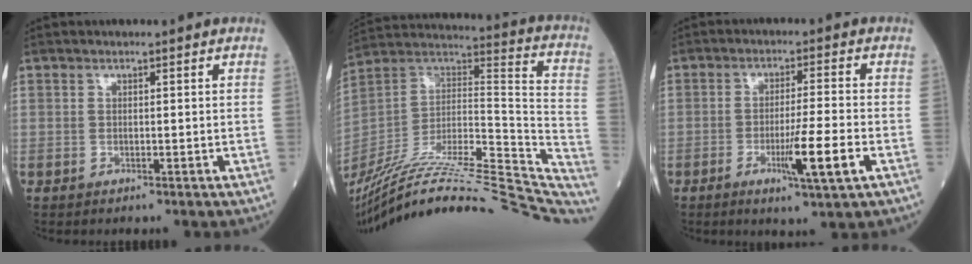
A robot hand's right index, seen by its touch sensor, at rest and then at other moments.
{"total": 41.1, "force": [-35.1, 5.1, 20.8], "torque": [-0.282, -0.056, -0.507]}
{"total": 7.5, "force": [-2.7, -0.5, 7.0], "torque": [-0.115, -0.015, -0.047]}